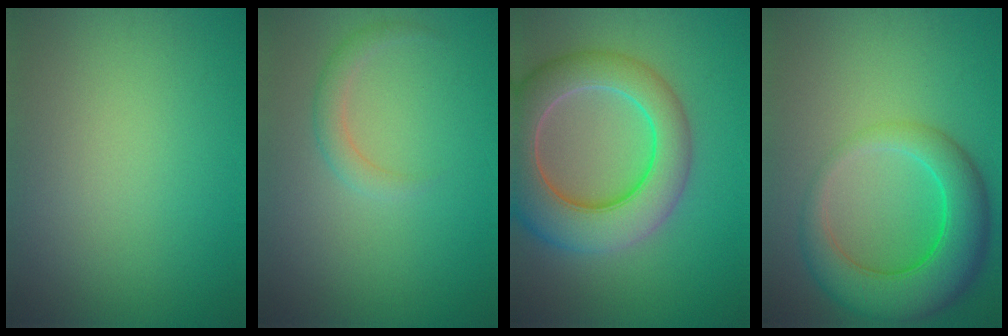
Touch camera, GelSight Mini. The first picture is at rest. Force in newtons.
{"total": 1.7, "press": 1.7, "slide": 0.1}
{"total": 9.6, "press": 9.5, "slide": 0.5}
{"total": 7.6, "press": 7.6, "slide": 0.4}